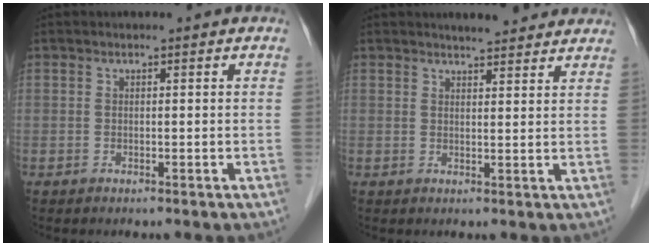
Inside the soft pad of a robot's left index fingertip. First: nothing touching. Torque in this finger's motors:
{"motor_torque": [0.03, -0.14, 0.29, 0.05]}